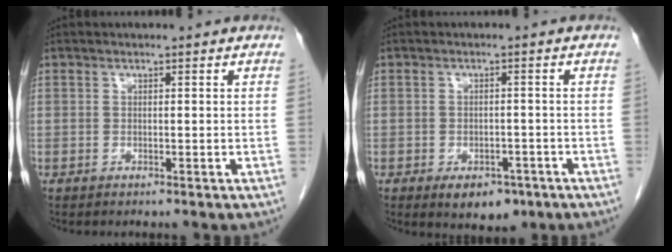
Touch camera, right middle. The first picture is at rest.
{"total": 5.5, "force": [-3.3, 3.1, 3.2], "torque": [-0.037, 0.001, -0.038]}